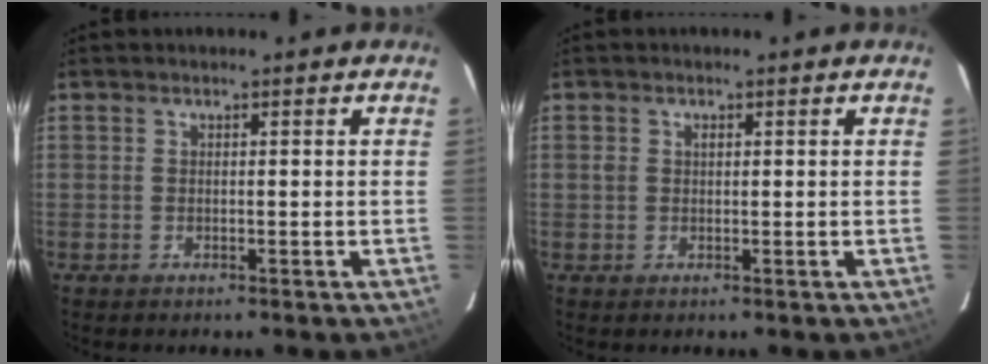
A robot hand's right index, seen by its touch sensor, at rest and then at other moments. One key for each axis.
{"total": 0.8, "fx": 0.3, "fy": 0.7, "fz": 0.2, "tx": -0.003, "ty": 0.003, "tz": 0.005}